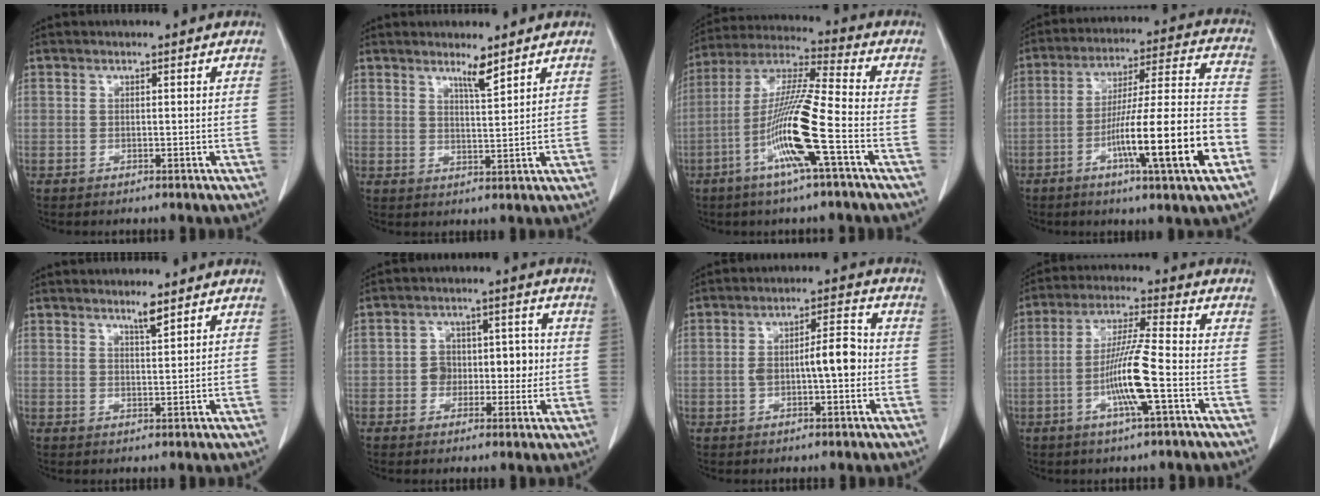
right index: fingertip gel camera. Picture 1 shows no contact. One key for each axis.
{"total": 3.1, "fx": 2.5, "fy": -0.1, "fz": 1.8, "tx": -0.035, "ty": -0.009, "tz": 0.046}
{"total": 14.0, "fx": -4.9, "fy": -0.5, "fz": 13.0, "tx": -0.265, "ty": -0.007, "tz": -0.103}
{"total": 18.1, "fx": -6.7, "fy": 0.1, "fz": 16.8, "tx": -0.265, "ty": -0.001, "tz": -0.107}
{"total": 2.4, "fx": 1.8, "fy": 0.0, "fz": 1.5, "tx": -0.030, "ty": -0.003, "tz": 0.035}
{"total": 6.9, "fx": -0.7, "fy": 4.9, "fz": 4.9, "tx": -0.063, "ty": 0.033, "tz": -0.006}
{"total": 7.9, "fx": -0.6, "fy": 2.3, "fz": 7.6, "tx": -0.135, "ty": 0.020, "tz": -0.010}
{"total": 10.1, "fx": -2.8, "fy": -0.2, "fz": 9.8, "tx": -0.191, "ty": -0.006, "tz": -0.058}